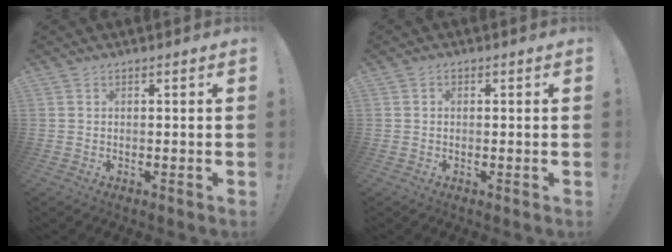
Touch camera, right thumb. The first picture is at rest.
{"total": 0.8, "force": [-0.3, 0.7, 0.3], "torque": [-0.009, 0.005, -0.005]}